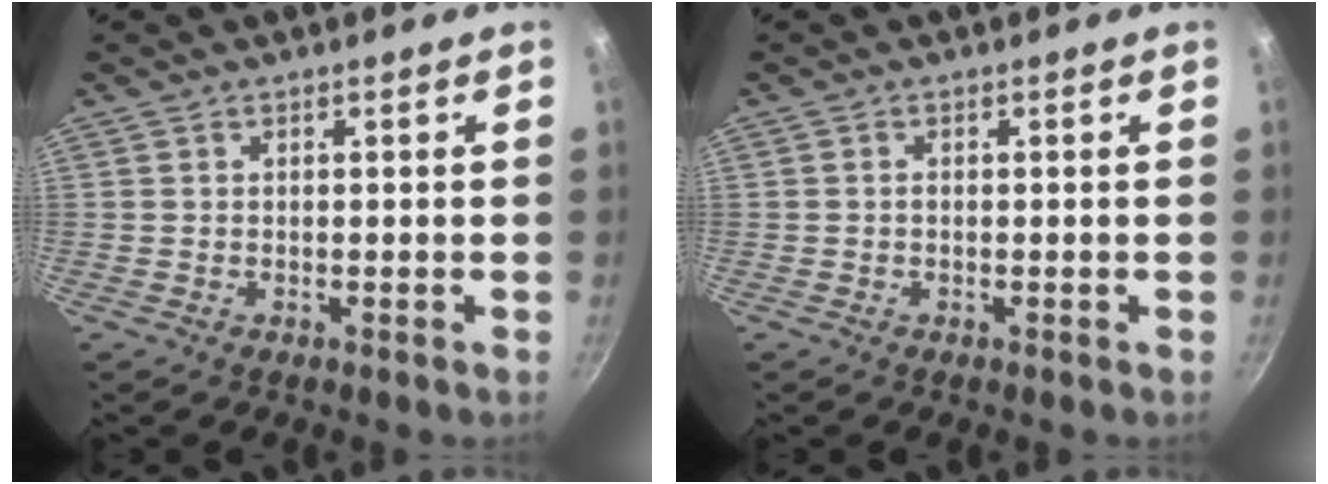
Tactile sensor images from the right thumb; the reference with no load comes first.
{"total": 0.5, "force": [-0.1, 0.4, 0.4], "torque": [-0.006, 0.004, -0.003]}